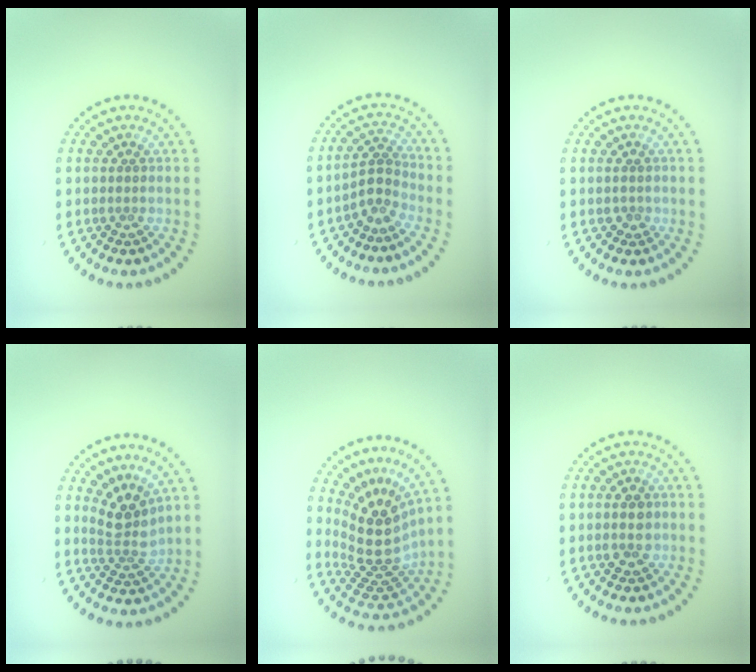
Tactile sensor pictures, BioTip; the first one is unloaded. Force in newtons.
{"total": 2.6, "press": 1.8, "slide": 1.9}
{"total": 0.9, "press": 0.9, "slide": 0.2}
{"total": 3.0, "press": 2.3, "slide": 2.0}
{"total": 5.5, "press": 4.0, "slide": 3.8}
{"total": 2.0, "press": 2.0, "slide": 0.3}